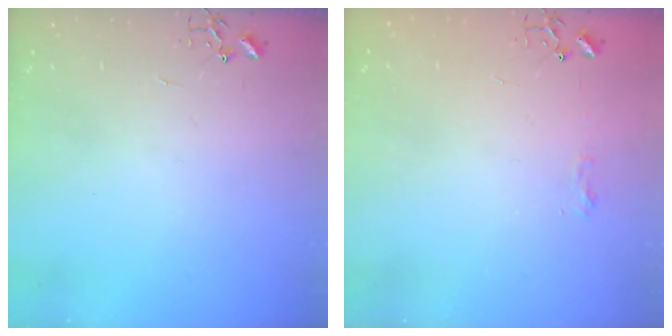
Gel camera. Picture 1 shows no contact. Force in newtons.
{"total": 6.0, "press": 6.0, "slide": 0.6}